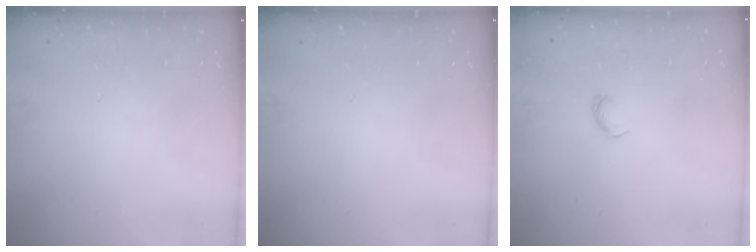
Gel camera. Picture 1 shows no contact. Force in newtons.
{"total": 0.0}
{"total": 2.9, "press": 2.9, "slide": 0.5}